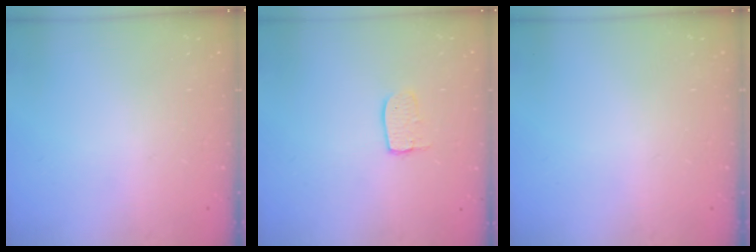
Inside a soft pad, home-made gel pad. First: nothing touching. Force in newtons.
{"total": 6.0, "press": 6.0, "slide": 0.3}
{"total": 0.0}